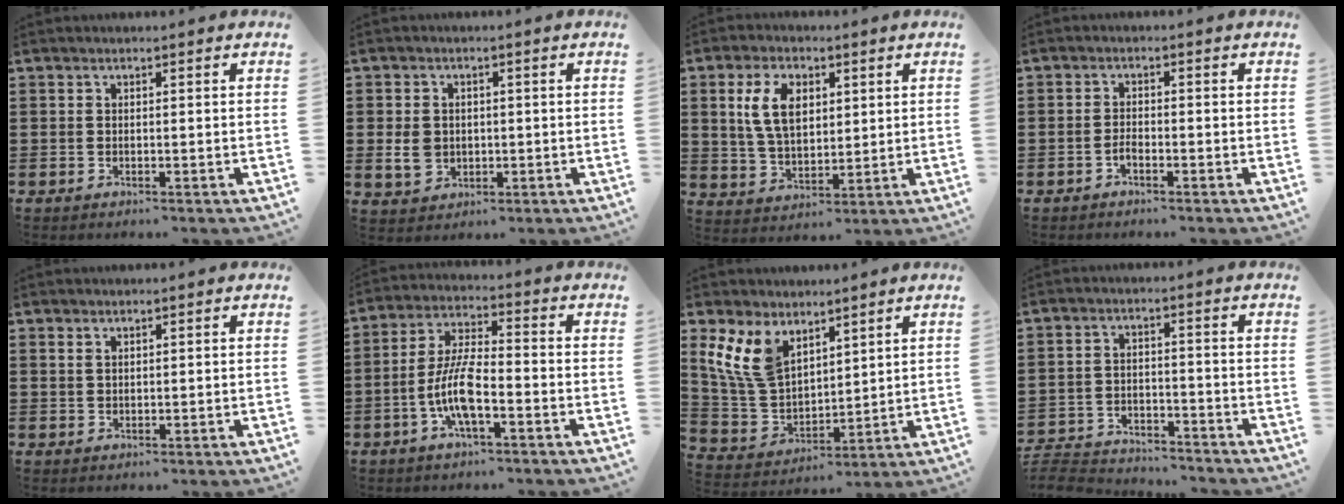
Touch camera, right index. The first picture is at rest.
{"total": 4.4, "force": [-0.4, 3.7, 2.4], "torque": [-0.059, 0.006, -0.009]}
{"total": 8.0, "force": [2.3, 4.8, 6.1], "torque": [-0.146, 0.009, 0.037]}
{"total": 1.3, "force": [-1.0, 0.5, 0.8], "torque": [-0.017, -0.003, -0.018]}
{"total": 0.8, "force": [0.6, 0.3, 0.3], "torque": [-0.008, 0.001, 0.013]}
{"total": 8.3, "force": [-2.9, 2.4, 7.3], "torque": [-0.177, -0.014, -0.064]}
{"total": 9.7, "force": [5.7, 5.8, 5.2], "torque": [-0.156, -0.016, 0.105]}
{"total": 4.3, "force": [-4.2, 0.7, 0.2], "torque": [-0.022, 0.000, -0.093]}